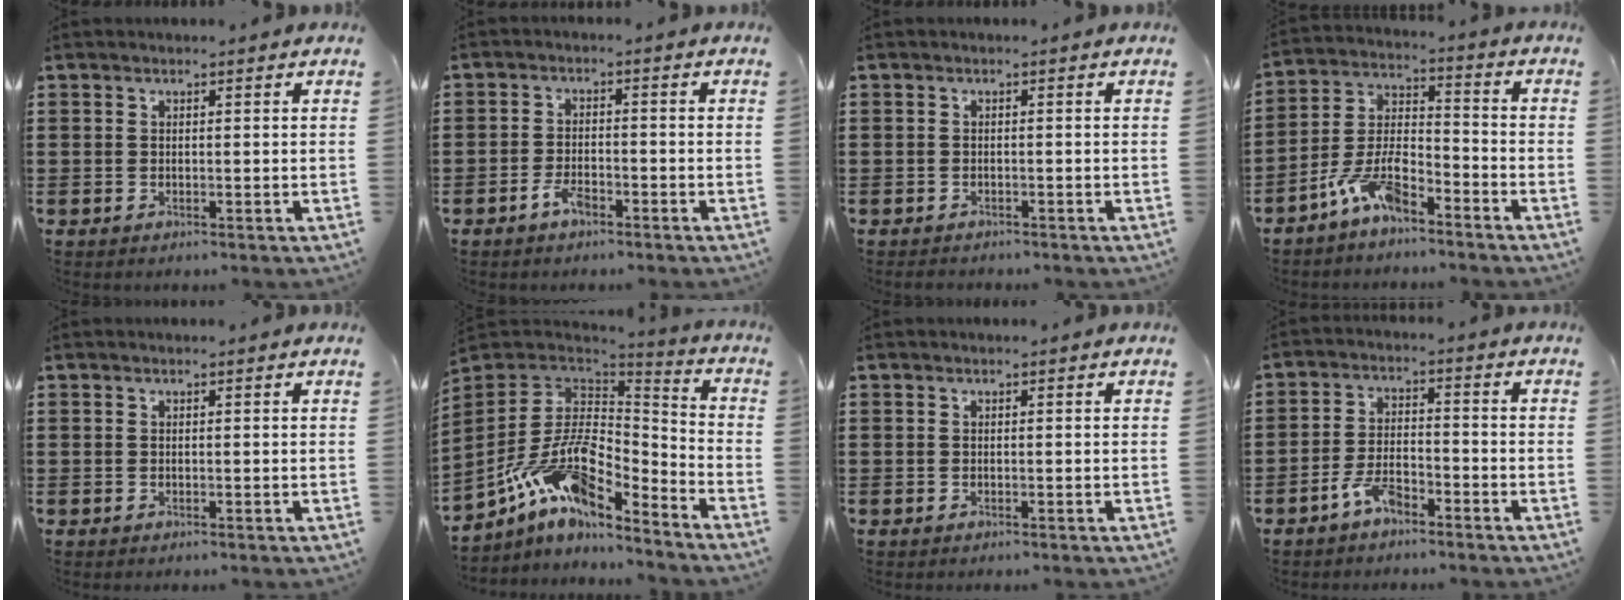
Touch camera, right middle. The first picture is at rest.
{"total": 3.2, "force": [-2.4, 1.3, 1.8], "torque": [-0.045, 0.001, -0.051]}
{"total": 1.0, "force": [-0.9, 0.3, -0.1], "torque": [0.001, 0.003, -0.021]}
{"total": 7.9, "force": [-6.4, 2.4, 4.1], "torque": [-0.100, 0.003, -0.126]}
{"total": 0.0}
{"total": 12.9, "force": [-7.0, 6.0, 9.0], "torque": [-0.199, 0.013, -0.142]}
{"total": 0.0}
{"total": 4.7, "force": [-3.6, 1.7, 2.4], "torque": [-0.061, 0.007, -0.075]}